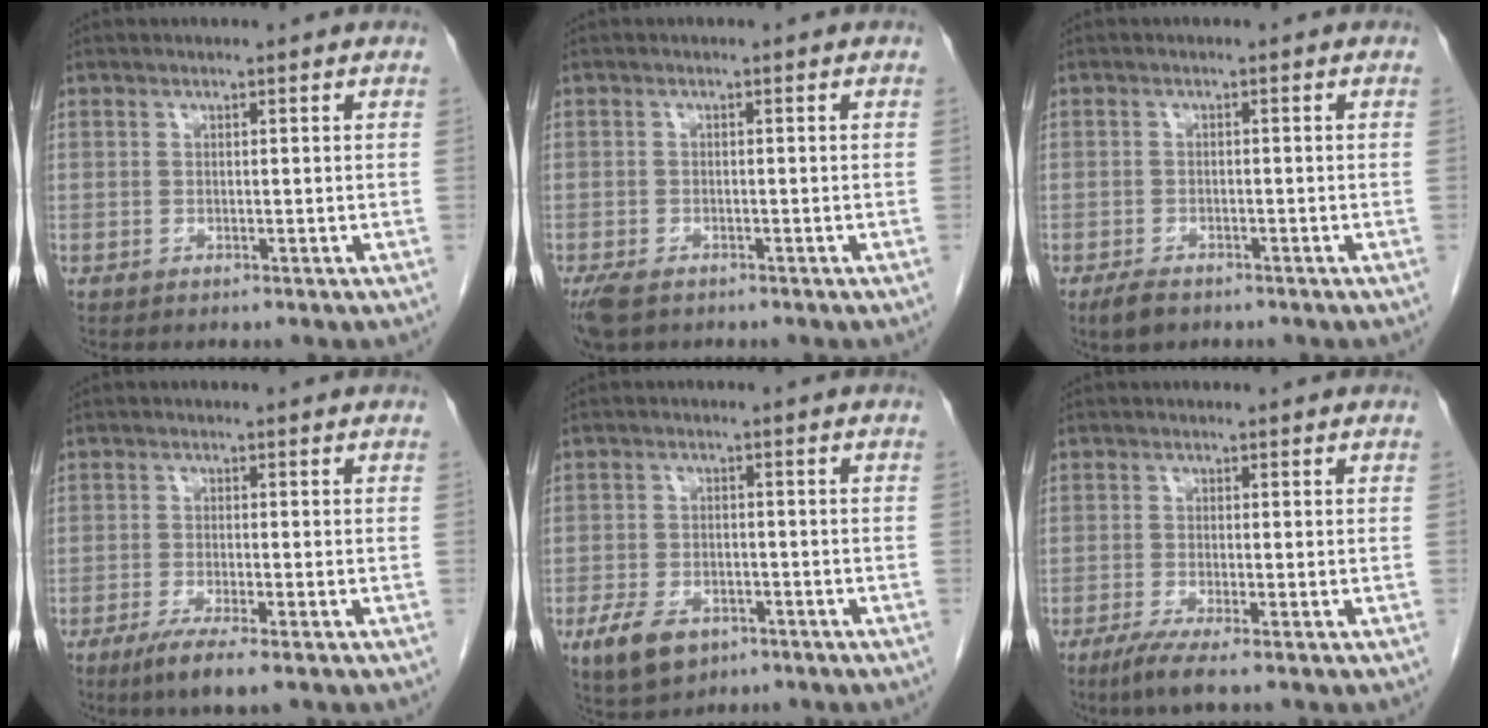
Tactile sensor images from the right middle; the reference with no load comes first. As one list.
[{"total": 4.3, "force": [-3.1, 2.0, 2.2], "torque": [-0.046, -0.010, -0.050]}, {"total": 2.9, "force": [-2.2, 1.3, 1.5], "torque": [-0.031, -0.003, -0.032]}, {"total": 4.8, "force": [-2.9, 0.2, 3.7], "torque": [-0.070, -0.015, -0.053]}, {"total": 6.9, "force": [-3.9, 4.0, 4.0], "torque": [-0.080, -0.003, -0.060]}, {"total": 3.5, "force": [-2.2, -0.2, 2.7], "torque": [-0.053, -0.013, -0.045]}]